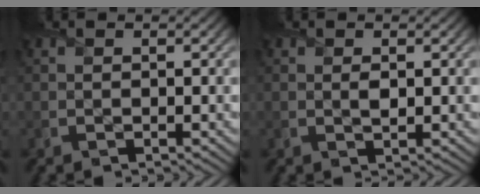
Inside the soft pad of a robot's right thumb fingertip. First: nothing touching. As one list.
[{"total": 1.2, "force": [0.3, 0.8, 0.9], "torque": [-0.018, -0.007, 0.005]}]